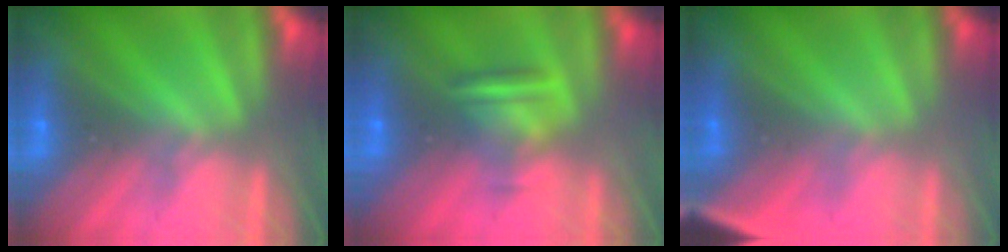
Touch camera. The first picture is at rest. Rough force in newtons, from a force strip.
{"total": 8.2}
{"total": 2.8}